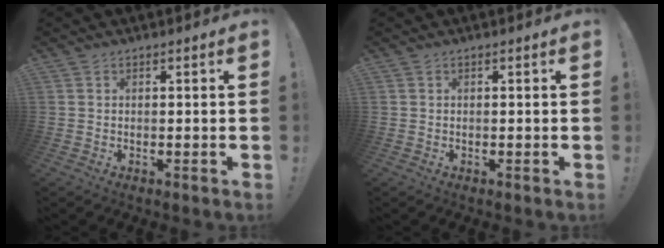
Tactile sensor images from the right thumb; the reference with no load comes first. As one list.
[{"total": 0.0}]